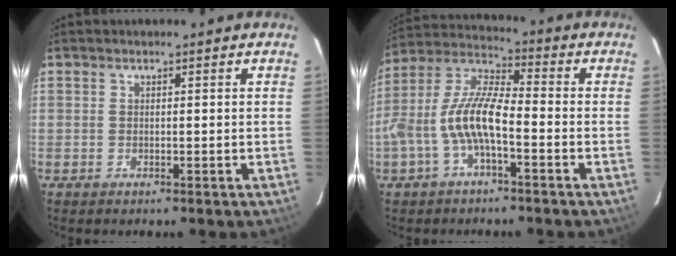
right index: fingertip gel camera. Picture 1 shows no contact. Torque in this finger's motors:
{"motor_torque": [0.71, -0.25, 0.56, 0.21]}